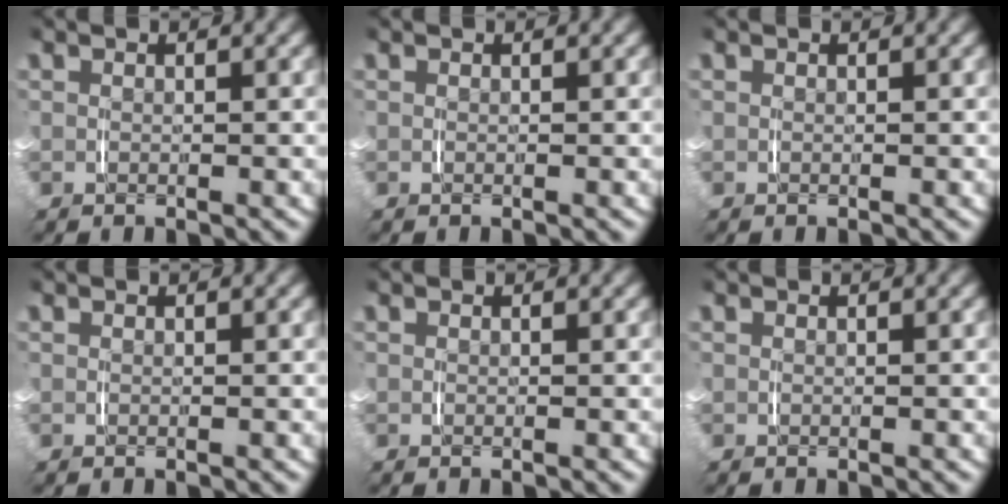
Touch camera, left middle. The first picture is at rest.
{"total": 0.0}
{"total": 0.0}
{"total": 0.0}
{"total": 0.0}
{"total": 0.0}